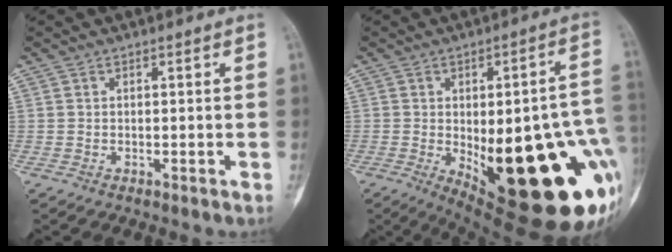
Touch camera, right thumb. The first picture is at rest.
{"total": 32.2, "force": [-6.5, 11.1, 29.6], "torque": [-0.313, 0.001, -0.062]}